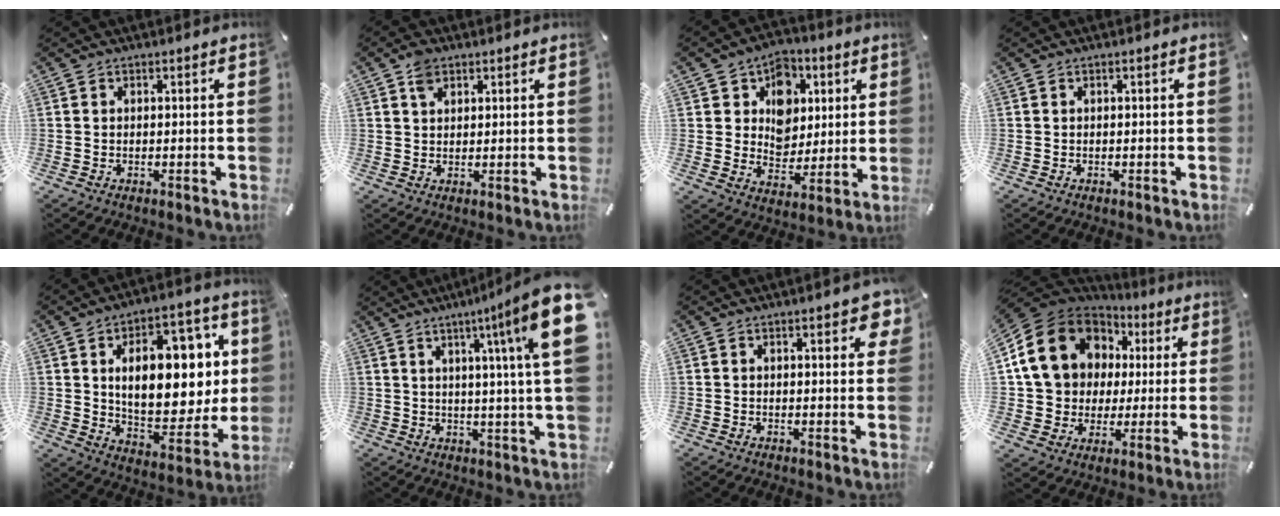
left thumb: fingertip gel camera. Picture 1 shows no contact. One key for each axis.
{"total": 3.8, "fx": 2.0, "fy": 2.7, "fz": 1.9, "tx": -0.026, "ty": -0.003, "tz": 0.035}
{"total": 10.8, "fx": 3.4, "fy": 9.7, "fz": 3.2, "tx": -0.044, "ty": -0.023, "tz": 0.063}
{"total": 0.0}
{"total": 19.6, "fx": 5.4, "fy": 11.4, "fz": 14.9, "tx": -0.213, "ty": -0.027, "tz": 0.093}
{"total": 15.6, "fx": 6.2, "fy": 0.8, "fz": 14.3, "tx": -0.210, "ty": -0.048, "tz": 0.079}
{"total": 4.4, "fx": 2.3, "fy": 1.7, "fz": 3.3, "tx": -0.046, "ty": -0.004, "tz": 0.036}
{"total": 18.1, "fx": 4.7, "fy": 15.9, "fz": 7.3, "tx": -0.143, "ty": -0.014, "tz": 0.102}